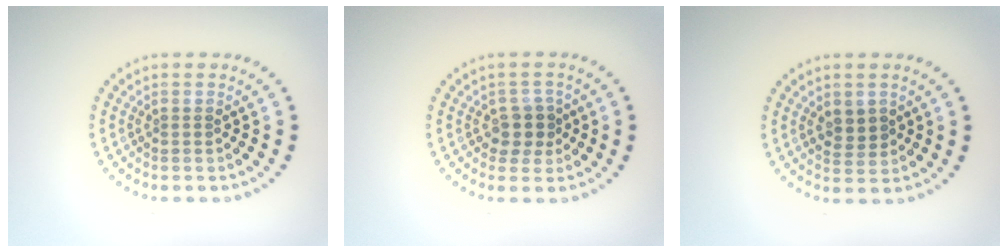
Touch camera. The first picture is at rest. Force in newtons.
{"total": 2.5, "press": 2.2, "slide": 1.3}
{"total": 1.8, "press": 1.7, "slide": 0.5}